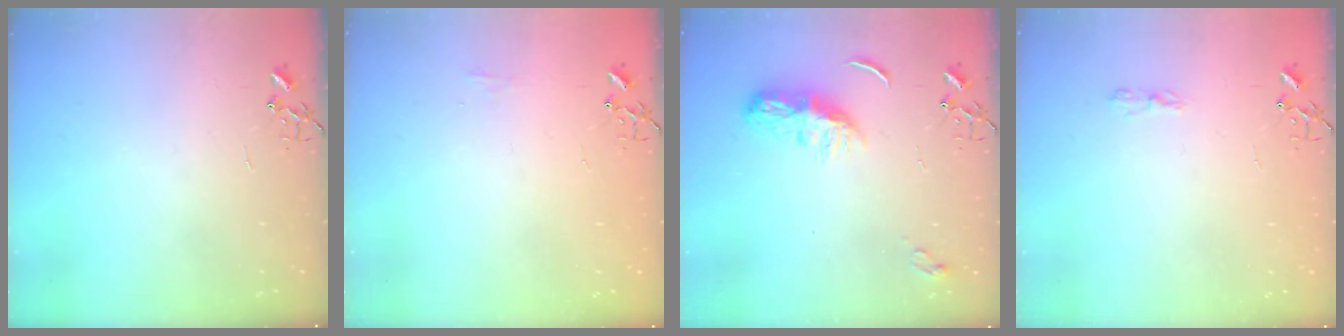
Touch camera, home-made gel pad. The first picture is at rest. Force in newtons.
{"total": 4.5, "press": 4.4, "slide": 0.7}
{"total": 8.2, "press": 8.2, "slide": 0.4}
{"total": 3.1, "press": 3.1, "slide": 0.6}